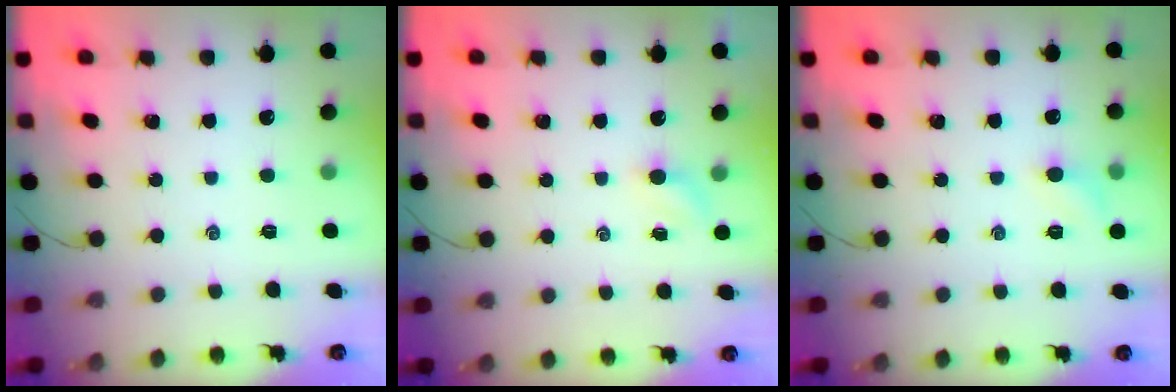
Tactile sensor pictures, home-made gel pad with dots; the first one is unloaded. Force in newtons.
{"total": 2.6, "press": 2.4, "slide": 0.8}
{"total": 5.7, "press": 5.5, "slide": 1.7}